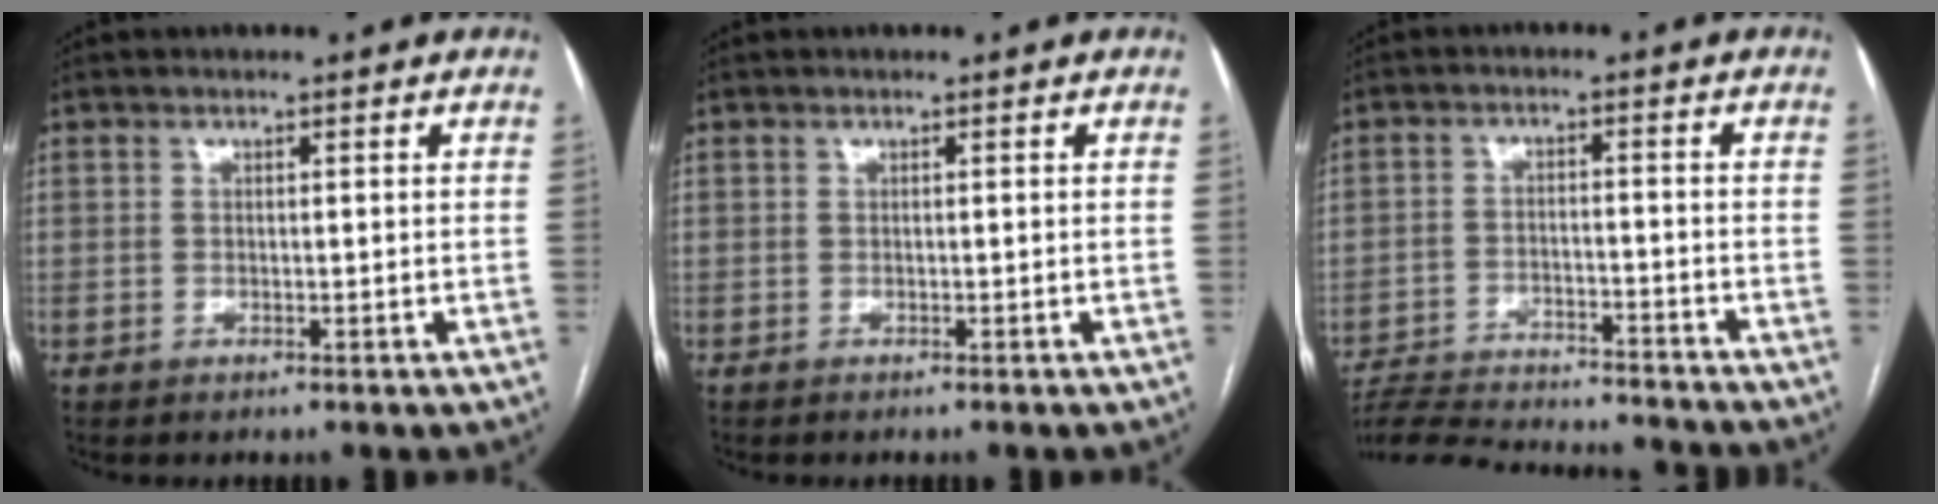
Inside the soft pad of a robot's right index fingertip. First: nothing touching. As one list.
[{"total": 0.9, "force": [-0.9, 0.0, 0.3], "torque": [0.002, -0.001, -0.013]}, {"total": 18.1, "force": [-17.2, 1.4, 5.7], "torque": [-0.118, -0.017, -0.255]}]